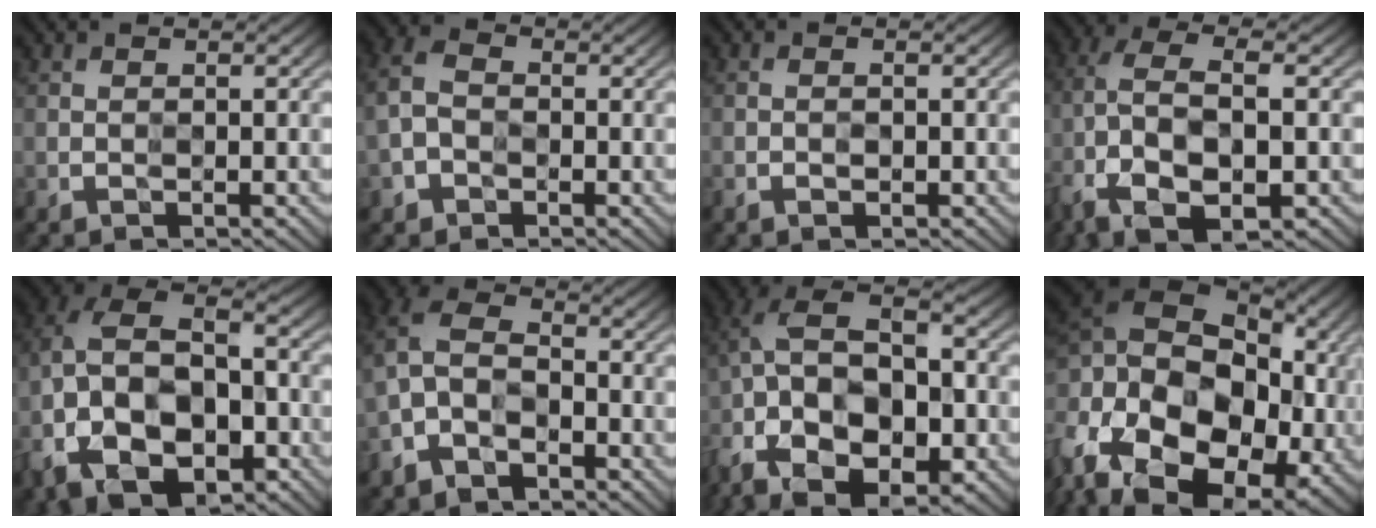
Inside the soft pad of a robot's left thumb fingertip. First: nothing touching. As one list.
[{"total": 4.0, "force": [-1.3, 2.9, 2.4], "torque": [-0.064, 0.005, -0.034]}, {"total": 1.0, "force": [-0.4, 0.3, 0.9], "torque": [-0.018, 0.001, -0.008]}, {"total": 10.9, "force": [-3.9, 4.9, 9.0], "torque": [-0.206, -0.007, -0.075]}, {"total": 15.8, "force": [-5.2, 10.1, 11.0], "torque": [-0.248, -0.025, -0.085]}, {"total": 7.0, "force": [-2.8, 4.4, 4.7], "torque": [-0.112, 0.005, -0.066]}, {"total": 16.5, "force": [-5.6, 9.7, 12.2], "torque": [-0.268, -0.014, -0.077]}, {"total": 20.6, "force": [-1.6, 15.7, 13.2], "torque": [-0.295, 0.021, -0.015]}]